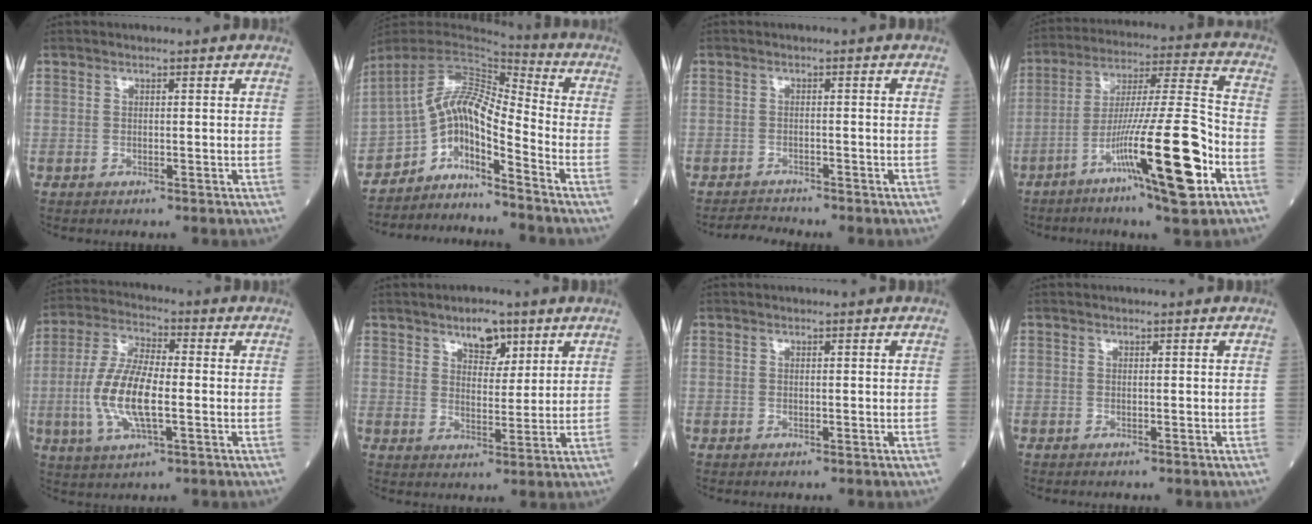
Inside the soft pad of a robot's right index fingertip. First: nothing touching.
{"total": 10.7, "force": [-8.1, 0.9, 6.9], "torque": [-0.121, 0.025, -0.150]}
{"total": 2.1, "force": [-2.0, -0.4, -0.3], "torque": [0.002, -0.015, -0.035]}
{"total": 17.6, "force": [-7.7, 0.8, 15.8], "torque": [-0.272, -0.010, -0.128]}
{"total": 10.9, "force": [-1.8, 3.1, 10.3], "torque": [-0.226, -0.003, -0.033]}
{"total": 5.2, "force": [3.4, 2.6, 3.0], "torque": [-0.043, 0.004, 0.054]}
{"total": 0.0}
{"total": 0.0}